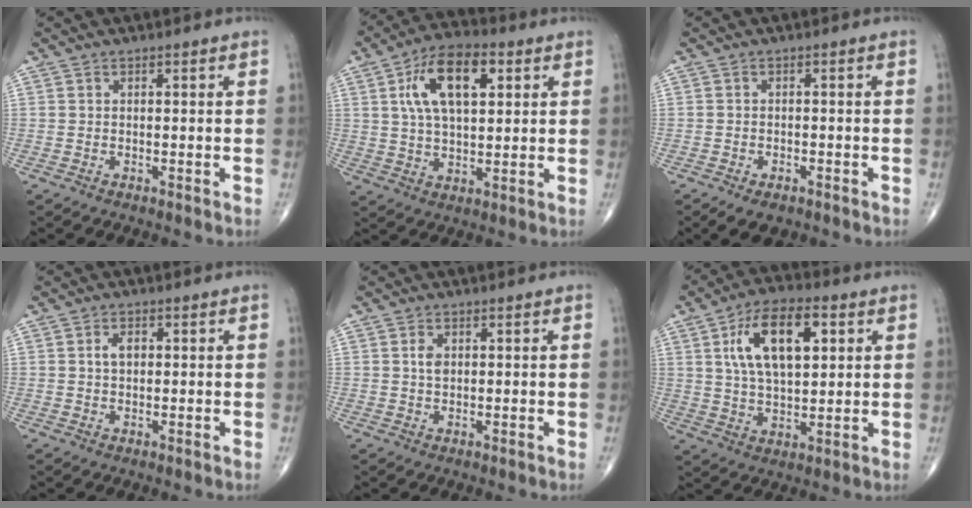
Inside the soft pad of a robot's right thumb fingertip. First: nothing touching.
{"total": 13.9, "force": [4.4, 7.0, 11.2], "torque": [-0.188, 0.004, 0.075]}
{"total": 4.4, "force": [-2.8, 2.3, 2.4], "torque": [-0.033, 0.005, -0.040]}
{"total": 2.5, "force": [0.4, 1.6, 1.9], "torque": [-0.029, 0.004, 0.006]}
{"total": 2.1, "force": [0.5, 1.4, 1.5], "torque": [-0.025, -0.001, 0.009]}
{"total": 14.9, "force": [4.6, 7.2, 12.2], "torque": [-0.200, 0.000, 0.080]}